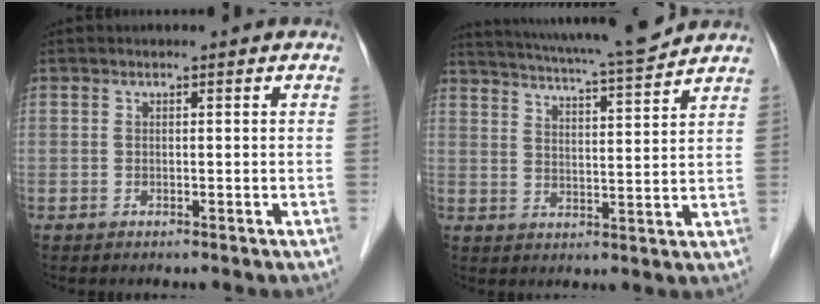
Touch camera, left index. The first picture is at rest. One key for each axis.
{"total": 13.8, "fx": 12.6, "fy": -0.1, "fz": 5.7, "tx": -0.108, "ty": -0.001, "tz": 0.184}